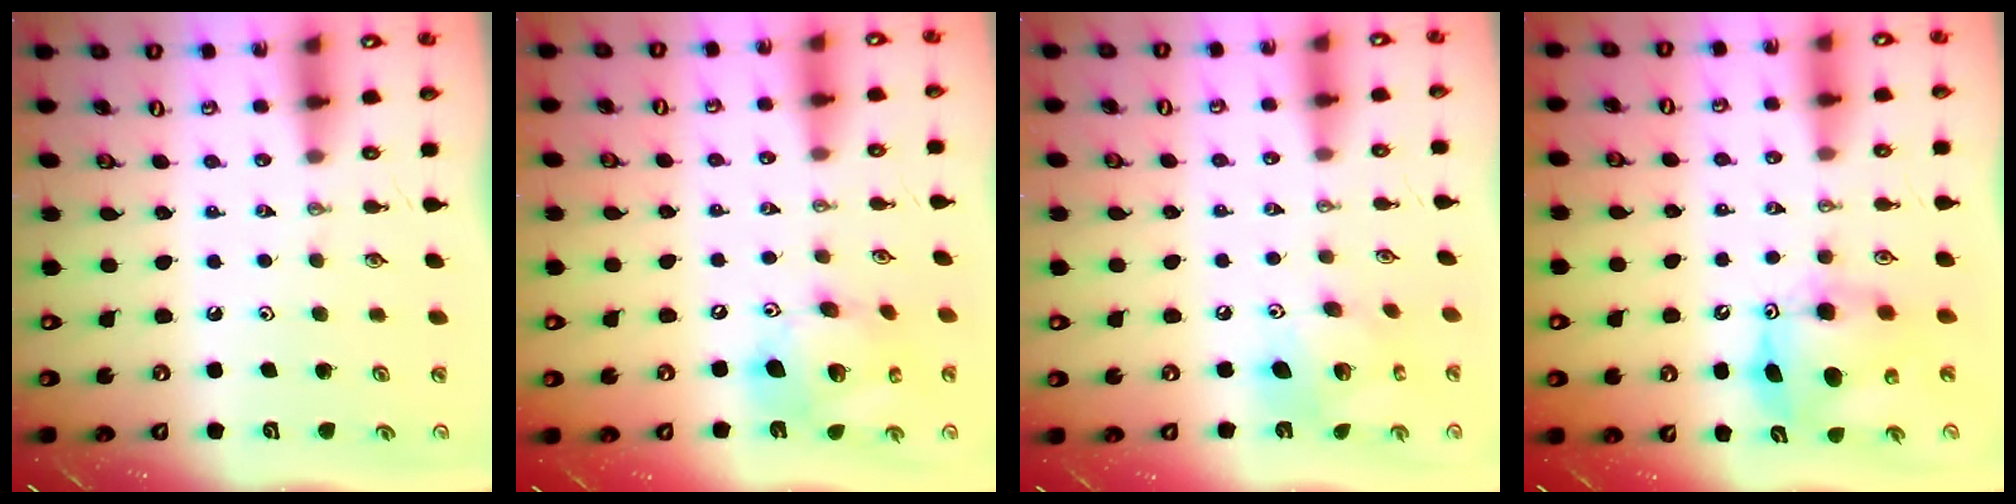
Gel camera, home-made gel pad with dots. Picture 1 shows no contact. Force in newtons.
{"total": 16.3, "press": 16.1, "slide": 2.5}
{"total": 13.0, "press": 13.0, "slide": 1.2}
{"total": 9.9, "press": 9.8, "slide": 0.5}